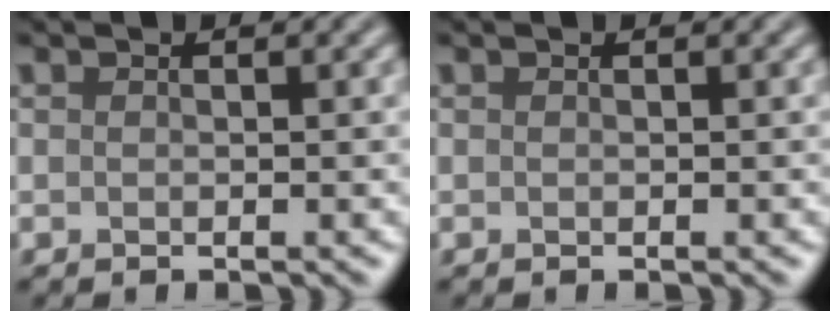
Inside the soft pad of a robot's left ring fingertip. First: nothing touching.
{"total": 0.0}